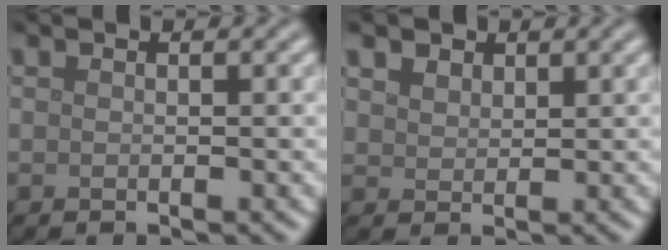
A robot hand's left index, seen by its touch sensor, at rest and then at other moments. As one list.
[{"total": 2.6, "force": [1.8, 1.6, 0.9], "torque": [-0.028, 0.002, 0.033]}]